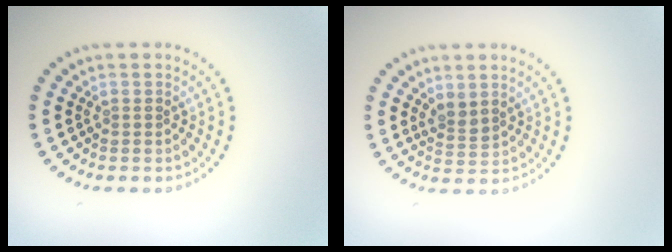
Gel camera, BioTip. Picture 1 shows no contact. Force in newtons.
{"total": 1.5, "press": 1.2, "slide": 0.9}